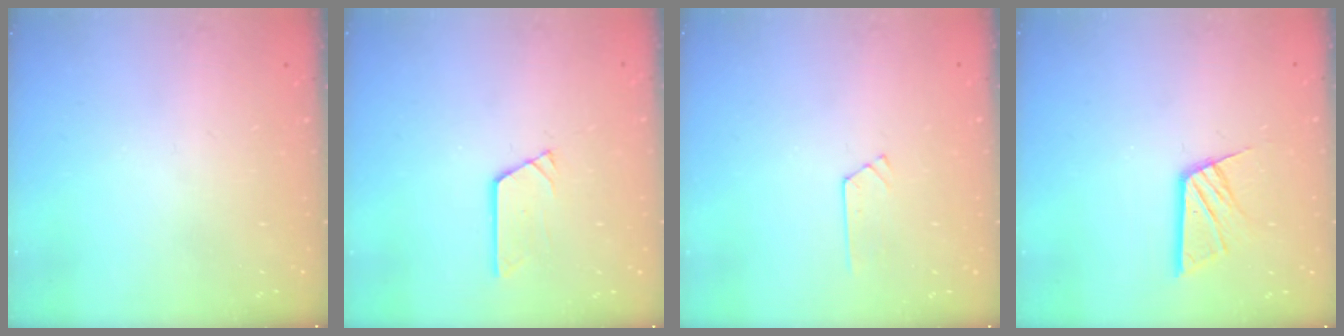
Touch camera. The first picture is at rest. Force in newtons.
{"total": 2.9, "press": 2.9, "slide": 0.3}
{"total": 3.0, "press": 3.0, "slide": 0.4}
{"total": 11.0, "press": 11.0, "slide": 1.2}